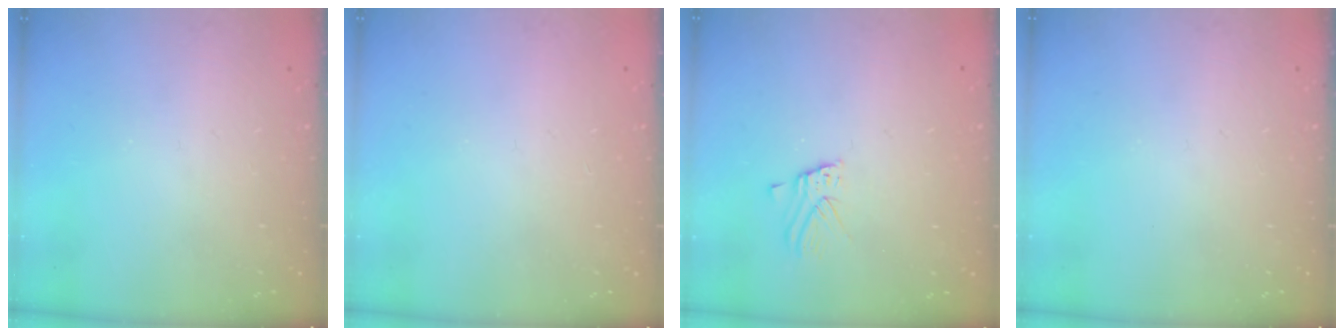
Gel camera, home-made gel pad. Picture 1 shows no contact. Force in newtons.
{"total": 2.5, "press": 2.4, "slide": 0.3}
{"total": 2.4, "press": 2.4, "slide": 0.2}
{"total": 0.0}